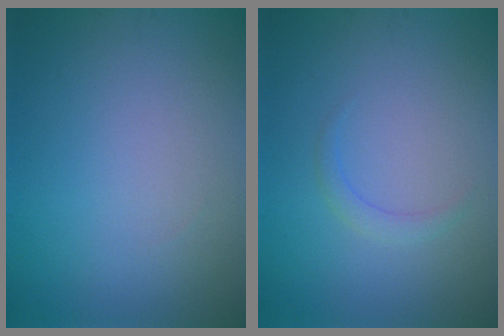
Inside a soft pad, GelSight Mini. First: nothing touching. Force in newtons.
{"total": 1.1, "press": 1.1, "slide": 0.1}